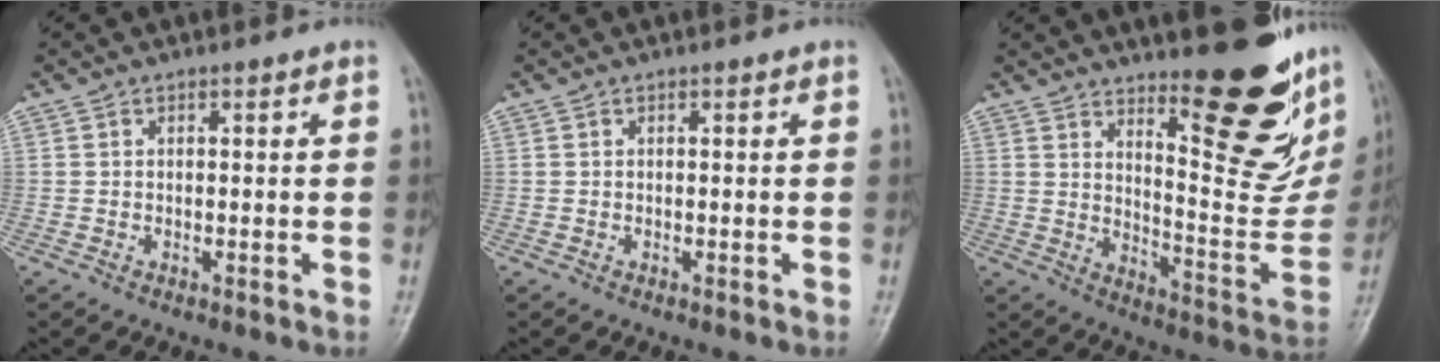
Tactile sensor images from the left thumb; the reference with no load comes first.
{"total": 0.0}
{"total": 21.8, "force": [14.2, 6.6, 15.2], "torque": [-0.161, -0.115, 0.208]}